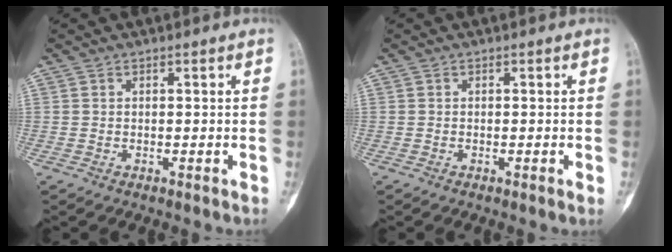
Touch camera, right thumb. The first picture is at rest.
{"total": 0.6, "force": [-0.2, 0.0, 0.5], "torque": [-0.009, -0.001, -0.002]}